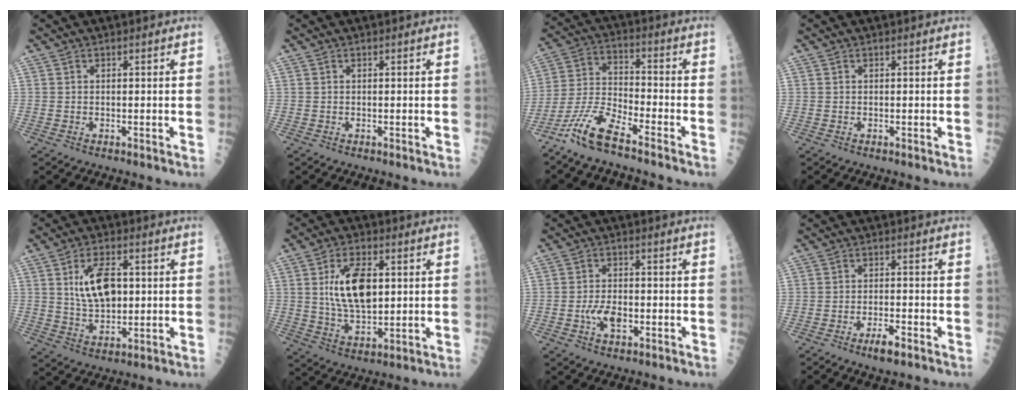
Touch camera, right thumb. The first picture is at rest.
{"total": 0.0}
{"total": 10.5, "force": [-7.6, 1.6, 7.1], "torque": [-0.166, 0.037, -0.156]}
{"total": 0.0}
{"total": 10.2, "force": [2.0, 5.5, 8.4], "torque": [-0.131, -0.005, 0.040]}
{"total": 12.2, "force": [2.2, 6.1, 10.3], "torque": [-0.173, -0.009, 0.046]}
{"total": 4.9, "force": [-1.4, 2.7, 3.9], "torque": [-0.059, 0.007, -0.024]}
{"total": 3.4, "force": [-2.1, 0.6, 2.6], "torque": [-0.051, 0.005, -0.036]}